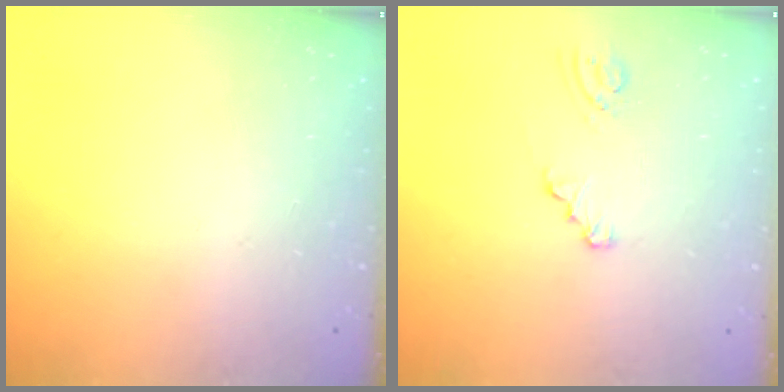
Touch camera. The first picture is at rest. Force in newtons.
{"total": 2.4, "press": 2.3, "slide": 0.3}